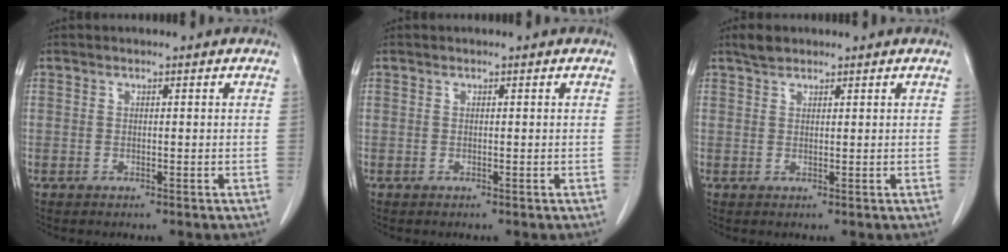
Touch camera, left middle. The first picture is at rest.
{"total": 0.0}
{"total": 2.0, "force": [1.7, 0.8, 0.7], "torque": [-0.017, 0.007, 0.029]}